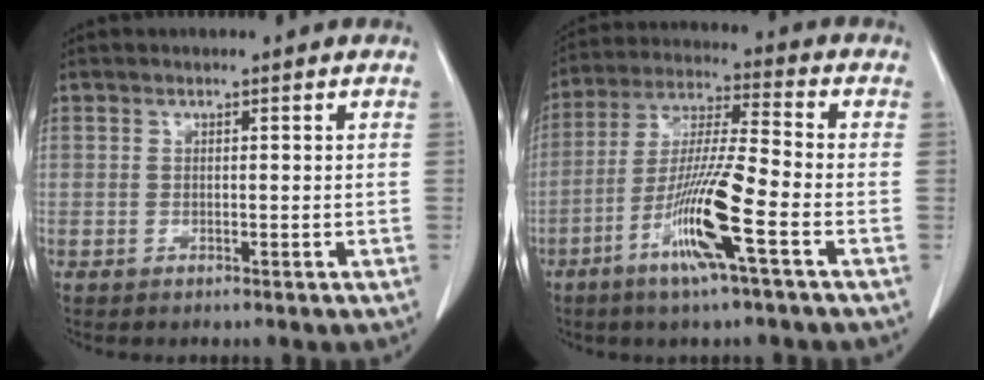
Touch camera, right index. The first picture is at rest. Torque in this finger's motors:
{"motor_torque": [1.73, -0.41, 0.38, 0.12]}